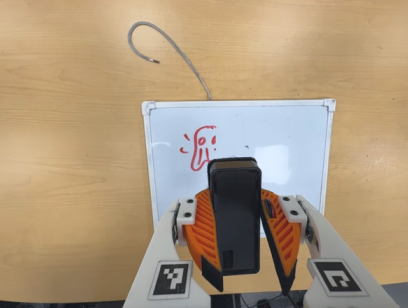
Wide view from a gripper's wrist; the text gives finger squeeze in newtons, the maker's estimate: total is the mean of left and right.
{"total": 9.9, "left": 9.8, "right": 10.1}